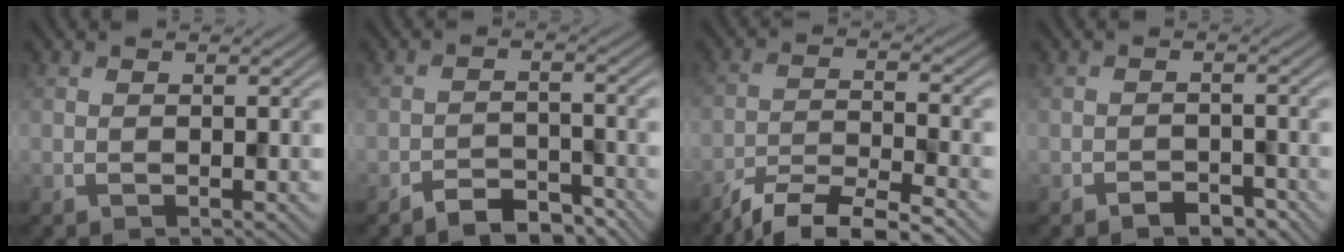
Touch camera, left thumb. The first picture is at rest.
{"total": 4.3, "force": [-3.7, 1.5, 1.7], "torque": [-0.025, 0.003, -0.064]}
{"total": 8.5, "force": [-7.0, 1.7, 4.4], "torque": [-0.080, -0.003, -0.127]}
{"total": 2.3, "force": [-1.7, 1.1, 1.0], "torque": [-0.012, 0.003, -0.031]}